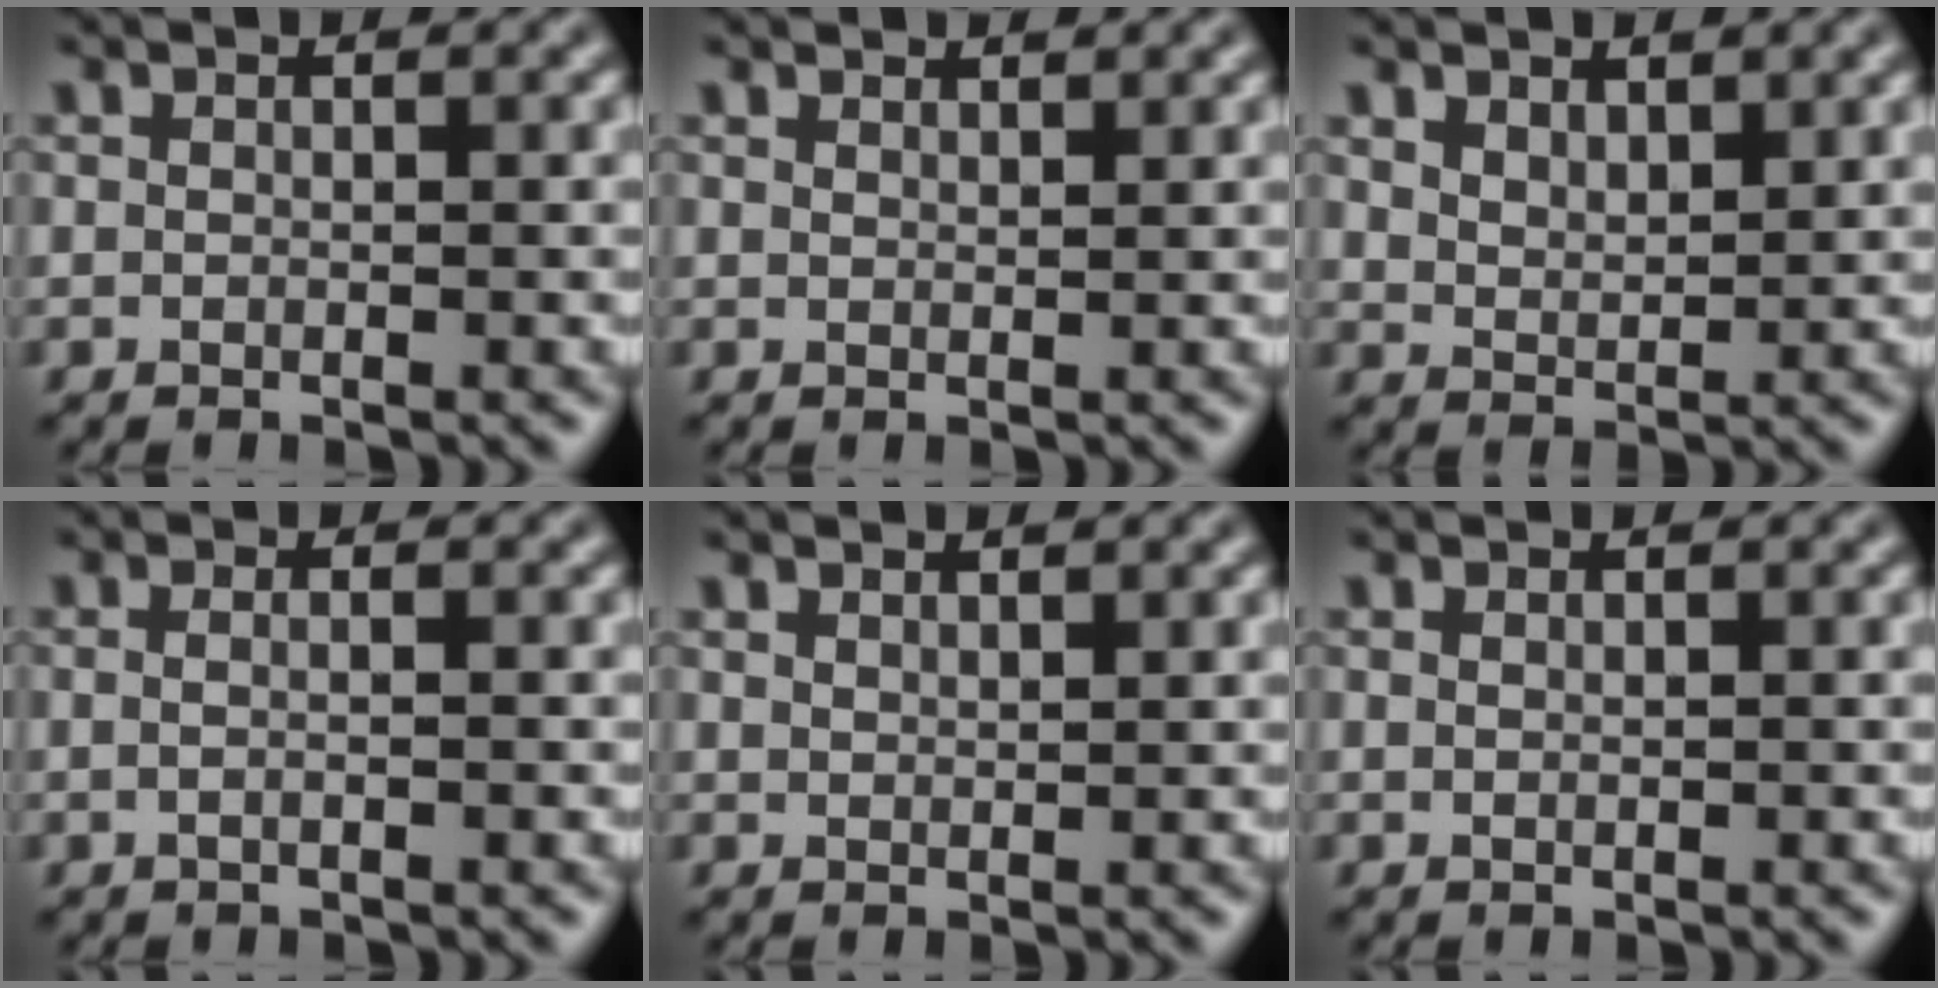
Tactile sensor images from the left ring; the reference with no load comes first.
{"total": 1.8, "force": [1.8, 0.2, 0.4], "torque": [-0.009, 0.000, 0.023]}
{"total": 2.3, "force": [1.6, 1.2, 1.2], "torque": [-0.028, -0.006, 0.035]}
{"total": 2.4, "force": [0.4, 1.3, 1.9], "torque": [-0.007, 0.003, -0.018]}
{"total": 0.8, "force": [0.8, 0.2, 0.2], "torque": [-0.002, -0.001, 0.016]}
{"total": 0.0}